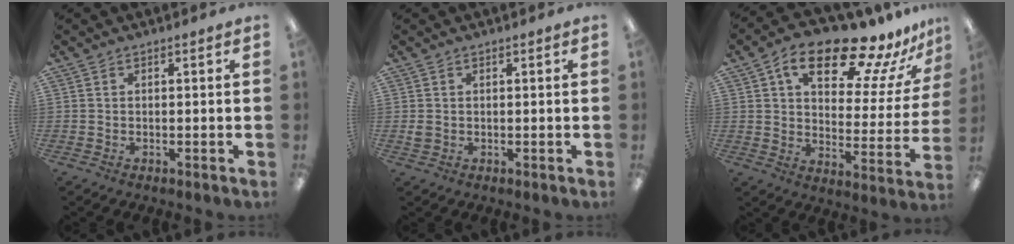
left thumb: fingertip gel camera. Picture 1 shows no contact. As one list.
[{"total": 1.8, "force": [0.2, 1.7, 0.7], "torque": [-0.005, 0.002, 0.002]}, {"total": 20.3, "force": [13.9, 8.1, 12.3], "torque": [-0.191, -0.084, 0.230]}]